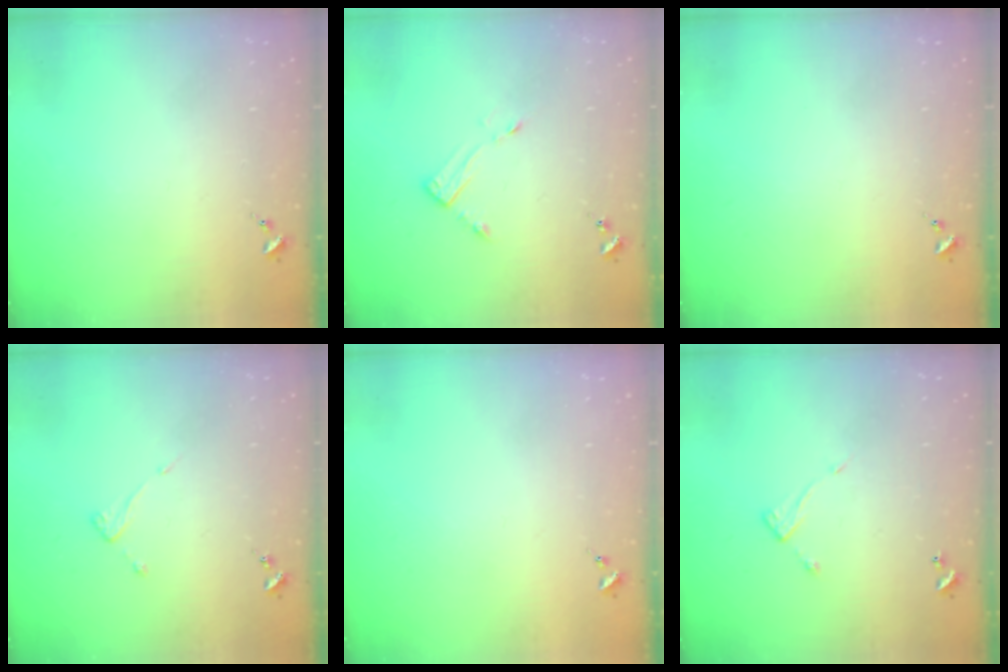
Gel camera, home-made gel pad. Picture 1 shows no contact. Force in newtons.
{"total": 3.0, "press": 3.0, "slide": 0.3}
{"total": 0.0}
{"total": 3.8, "press": 3.7, "slide": 0.2}
{"total": 0.0}
{"total": 5.5, "press": 5.5, "slide": 0.2}